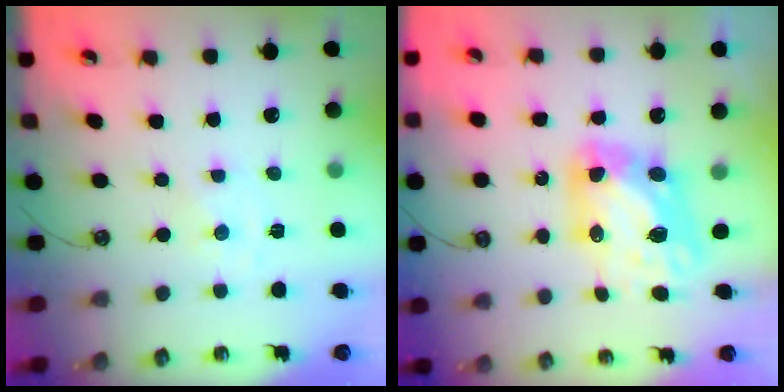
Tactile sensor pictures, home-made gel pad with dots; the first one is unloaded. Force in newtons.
{"total": 10.2, "press": 10.1, "slide": 1.2}